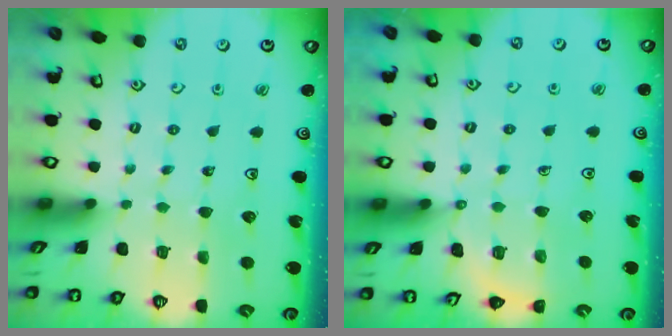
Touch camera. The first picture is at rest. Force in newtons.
{"total": 4.4, "press": 4.2, "slide": 1.5}